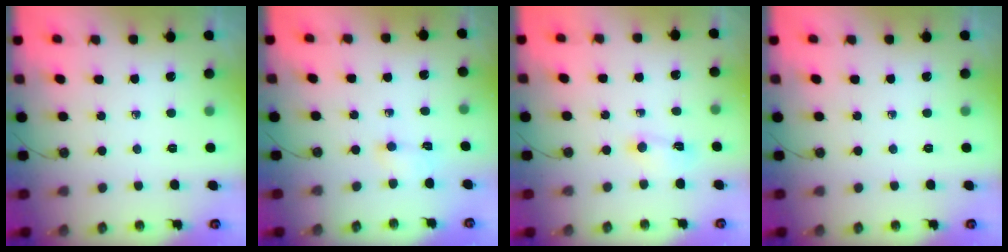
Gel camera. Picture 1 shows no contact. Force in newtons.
{"total": 2.4, "press": 2.3, "slide": 0.7}
{"total": 5.0, "press": 5.0, "slide": 0.5}
{"total": 0.0}